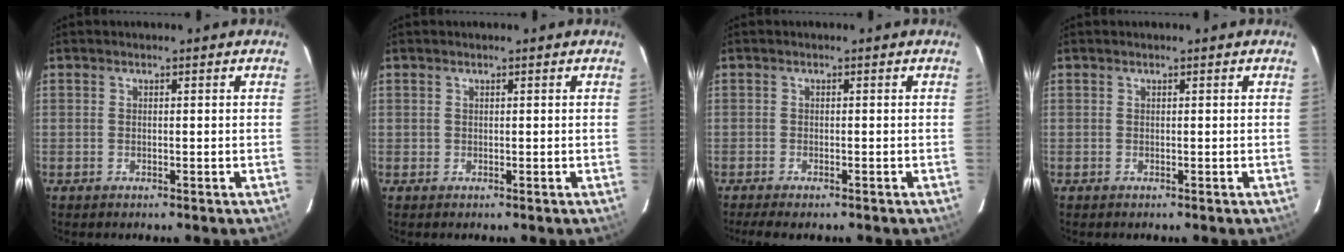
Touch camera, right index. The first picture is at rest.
{"total": 0.7, "force": [0.1, 0.7, -0.1], "torque": [0.004, 0.004, 0.002]}
{"total": 3.6, "force": [-2.9, 0.7, 2.0], "torque": [-0.050, -0.014, -0.049]}
{"total": 0.0}